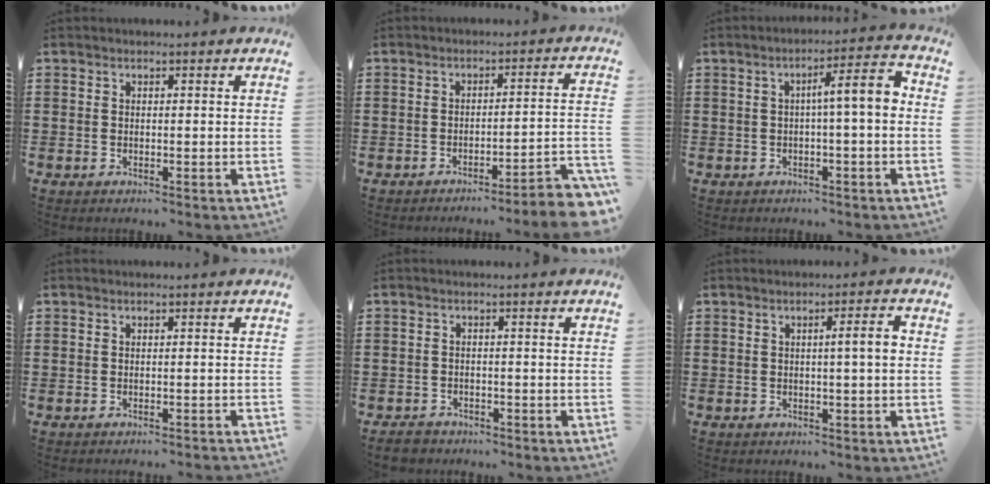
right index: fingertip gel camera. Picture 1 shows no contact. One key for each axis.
{"total": 3.9, "fx": -3.4, "fy": -0.5, "fz": 1.7, "tx": -0.032, "ty": -0.018, "tz": -0.072}
{"total": 6.0, "fx": 0.0, "fy": 0.8, "fz": 6.0, "tx": -0.098, "ty": -0.002, "tz": -0.010}
{"total": 0.7, "fx": -0.7, "fy": -0.1, "fz": 0.2, "tx": -0.006, "ty": -0.001, "tz": -0.014}
{"total": 2.2, "fx": -2.0, "fy": 0.8, "fz": 0.2, "tx": -0.016, "ty": 0.002, "tz": -0.045}
{"total": 3.0, "fx": 0.1, "fy": 0.1, "fz": 3.0, "tx": -0.047, "ty": -0.005, "tz": -0.003}